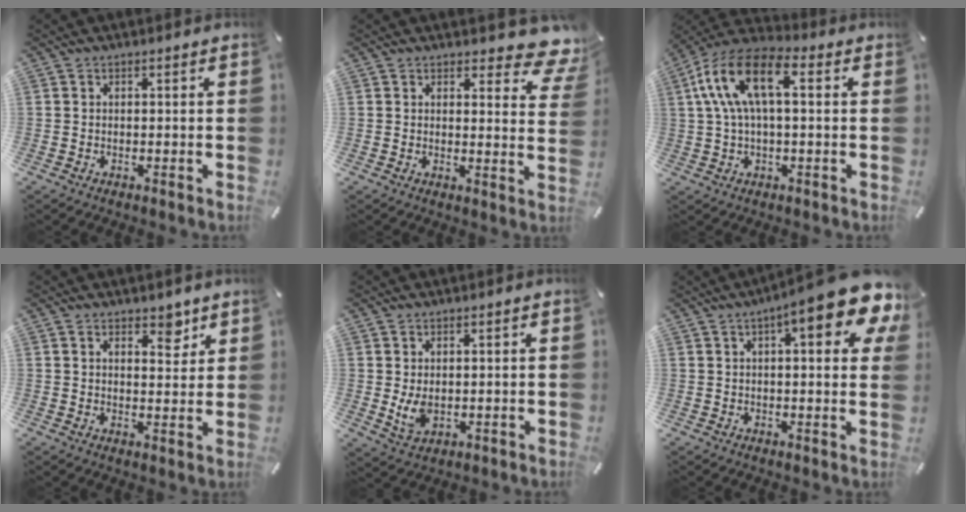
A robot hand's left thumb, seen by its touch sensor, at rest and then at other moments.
{"total": 6.7, "force": [5.2, 3.0, 3.1], "torque": [-0.028, -0.042, 0.089]}
{"total": 13.2, "force": [3.1, 6.6, 11.1], "torque": [-0.245, 0.000, 0.053]}
{"total": 5.2, "force": [3.8, 2.7, 2.3], "torque": [-0.007, -0.025, 0.059]}
{"total": 4.7, "force": [0.6, 3.2, 3.4], "torque": [-0.076, -0.008, 0.011]}
{"total": 14.5, "force": [7.4, 3.5, 12.0], "torque": [-0.164, -0.039, 0.112]}